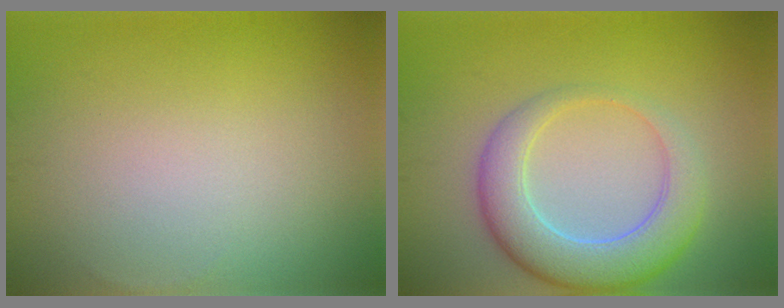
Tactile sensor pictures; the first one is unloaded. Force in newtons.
{"total": 6.1, "press": 6.1, "slide": 0.7}